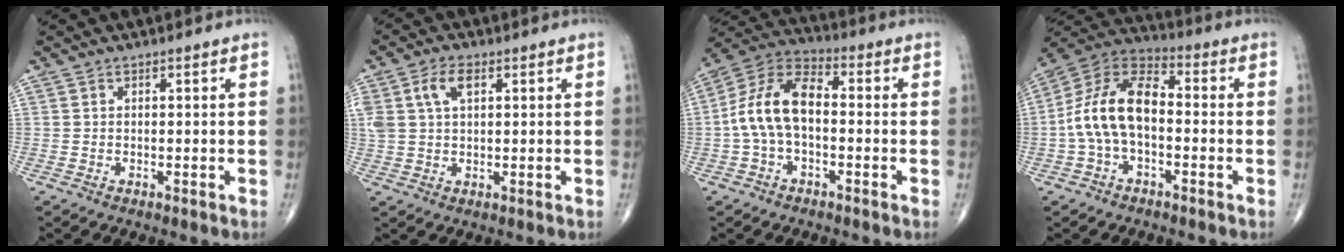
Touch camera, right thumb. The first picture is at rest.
{"total": 6.5, "force": [2.4, 3.6, 4.8], "torque": [-0.107, 0.008, 0.050]}
{"total": 11.9, "force": [-0.9, 6.7, 9.7], "torque": [-0.190, 0.039, -0.028]}
{"total": 13.3, "force": [-1.5, 7.6, 10.9], "torque": [-0.207, 0.042, -0.039]}